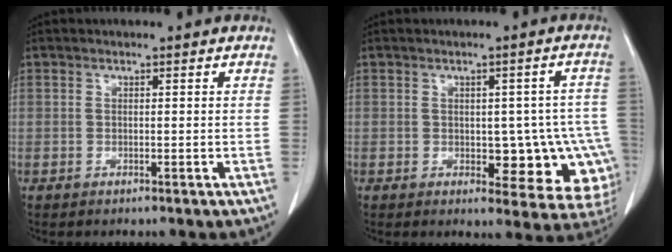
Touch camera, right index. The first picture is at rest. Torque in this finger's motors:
{"motor_torque": [0.44, 0.38, 0.17, 0.02]}